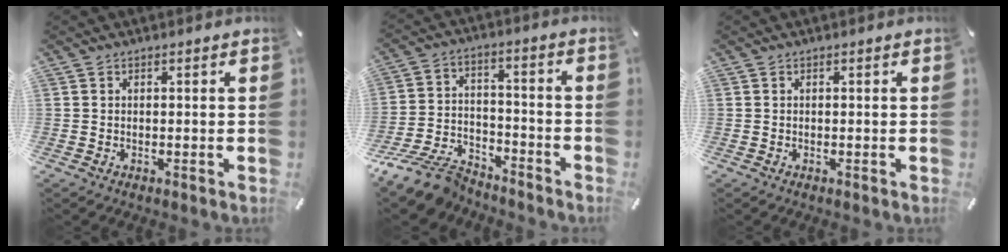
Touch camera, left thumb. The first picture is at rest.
{"total": 12.3, "force": [-9.9, 5.7, 4.6], "torque": [-0.081, 0.056, -0.184]}
{"total": 0.0}